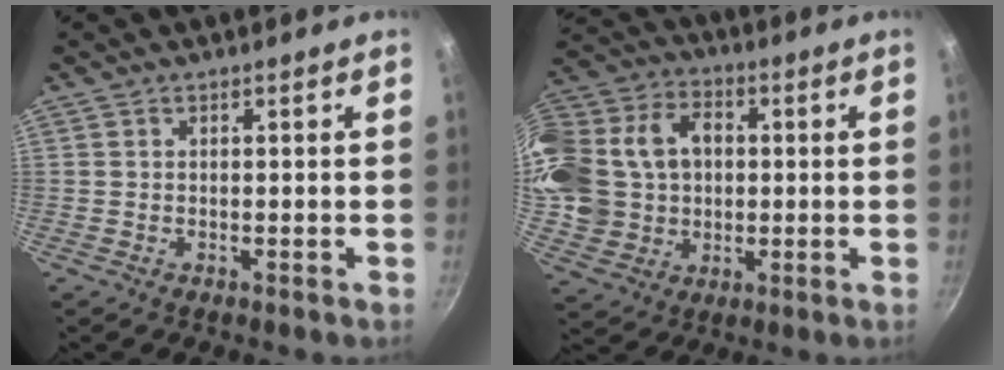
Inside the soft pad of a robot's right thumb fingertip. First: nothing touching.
{"total": 24.3, "force": [2.7, 19.5, 14.3], "torque": [-0.308, 0.042, 0.054]}